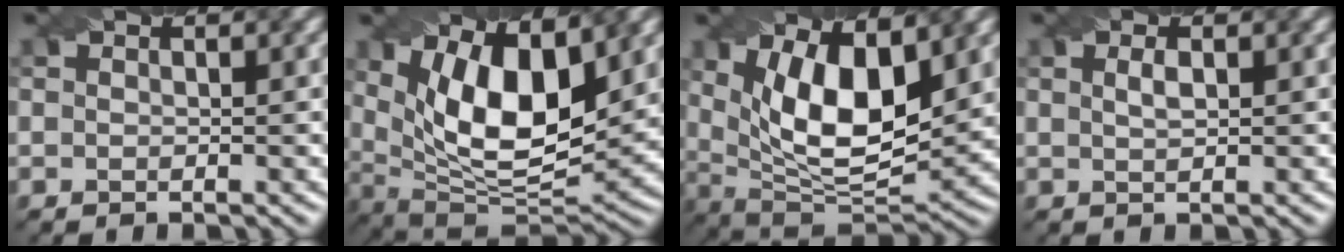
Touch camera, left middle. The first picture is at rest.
{"total": 12.2, "force": [3.6, 5.4, 10.3], "torque": [-0.161, -0.008, 0.060]}
{"total": 11.1, "force": [3.0, 5.0, 9.4], "torque": [-0.155, -0.009, 0.049]}
{"total": 1.2, "force": [0.4, 0.4, 1.0], "torque": [-0.021, 0.002, 0.009]}